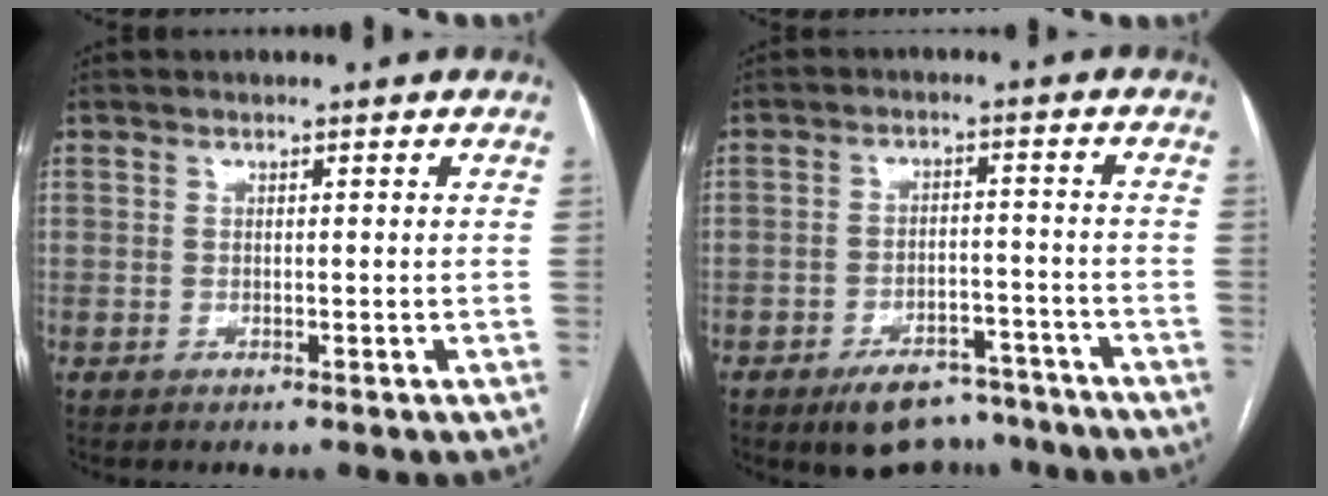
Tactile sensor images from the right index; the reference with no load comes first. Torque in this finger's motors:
{"motor_torque": [0.80, -0.35, 0.26, 0.05]}